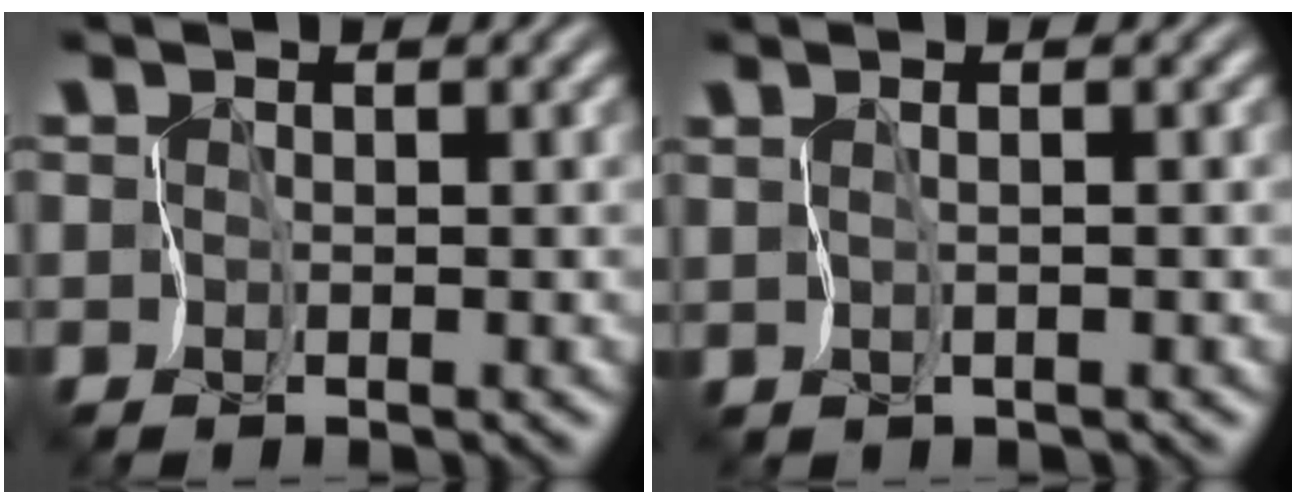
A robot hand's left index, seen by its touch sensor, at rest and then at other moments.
{"total": 1.5, "force": [0.0, -1.4, -0.7], "torque": [0.006, -0.017, 0.020]}